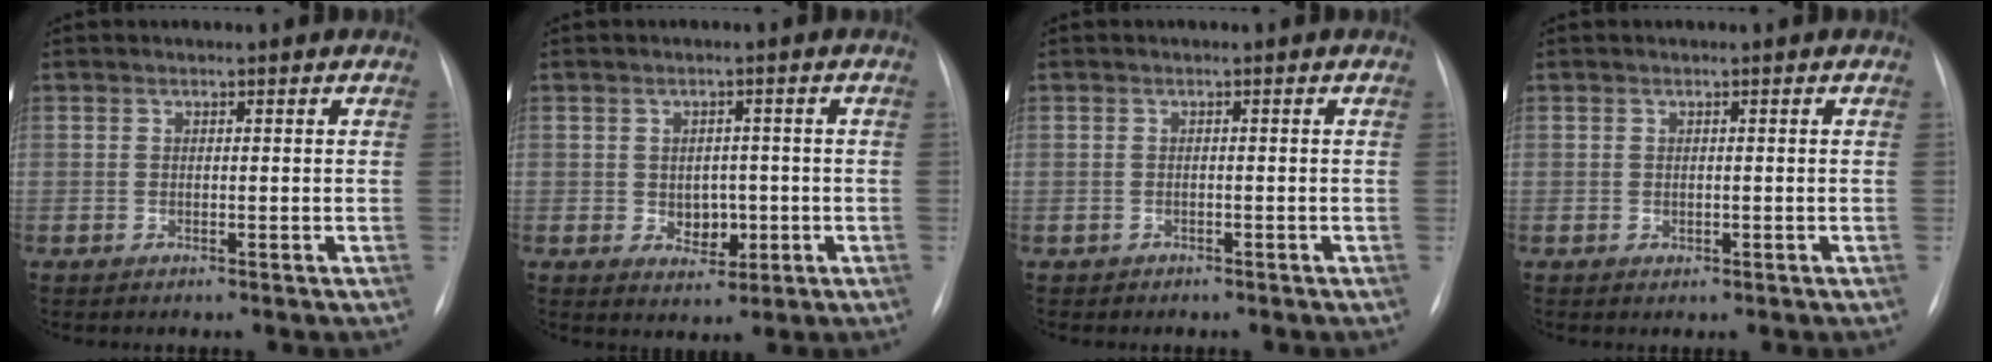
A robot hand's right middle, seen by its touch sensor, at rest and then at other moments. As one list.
[{"total": 4.0, "force": [-0.6, 3.0, 2.5], "torque": [-0.028, 0.007, 0.000]}, {"total": 0.8, "force": [-0.6, 0.6, 0.0], "torque": [-0.007, 0.003, -0.009]}, {"total": 0.5, "force": [-0.1, 0.4, 0.3], "torque": [-0.002, 0.000, 0.000]}]